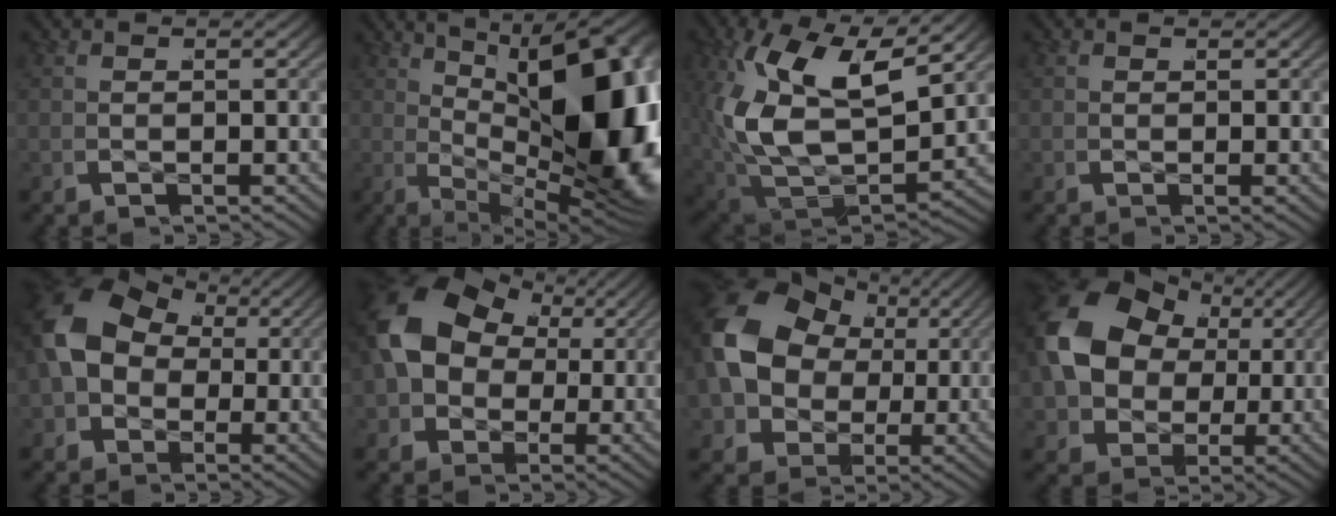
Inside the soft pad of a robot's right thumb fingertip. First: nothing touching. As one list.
[{"total": 21.5, "force": [0.3, 10.7, 18.7], "torque": [-0.259, -0.041, 0.034]}, {"total": 13.4, "force": [0.2, 8.4, 10.4], "torque": [-0.261, -0.058, 0.036]}, {"total": 1.0, "force": [0.0, 0.5, 0.8], "torque": [-0.009, -0.008, 0.007]}, {"total": 11.8, "force": [0.9, 9.6, 7.0], "torque": [-0.172, -0.033, 0.029]}, {"total": 13.2, "force": [1.1, 10.4, 8.0], "torque": [-0.194, -0.035, 0.034]}, {"total": 13.7, "force": [1.3, 10.5, 8.6], "torque": [-0.221, -0.044, 0.040]}, {"total": 14.1, "force": [1.8, 10.6, 9.2], "torque": [-0.230, -0.044, 0.050]}]